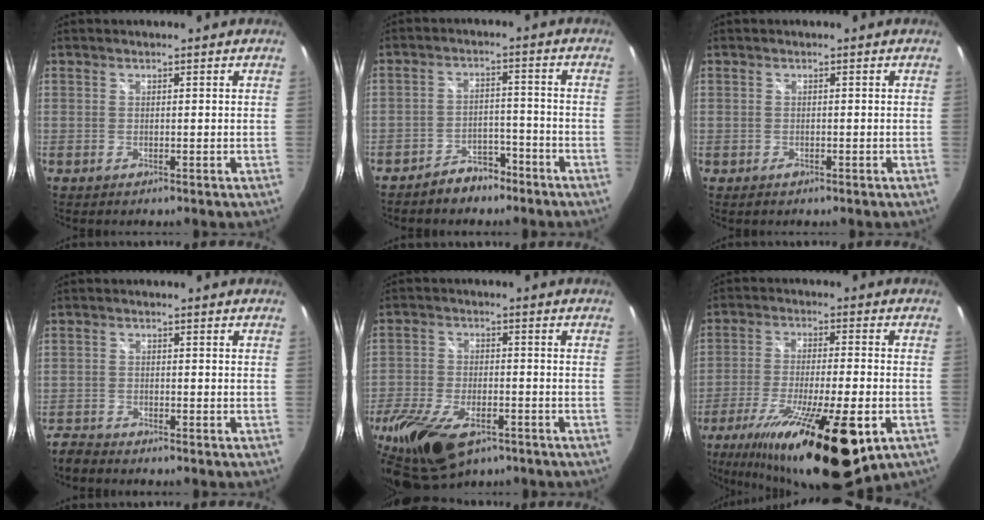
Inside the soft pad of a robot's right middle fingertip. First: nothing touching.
{"total": 6.2, "force": [-5.0, 3.2, 1.8], "torque": [-0.045, 0.020, -0.068]}
{"total": 0.7, "force": [-0.5, 0.5, 0.2], "torque": [-0.003, -0.003, -0.011]}
{"total": 3.2, "force": [-3.2, 0.4, 0.2], "torque": [-0.019, -0.012, -0.068]}
{"total": 19.4, "force": [-11.8, 9.5, 12.1], "torque": [-0.278, -0.047, -0.201]}
{"total": 23.0, "force": [-12.3, 5.8, 18.6], "torque": [-0.330, -0.059, -0.196]}